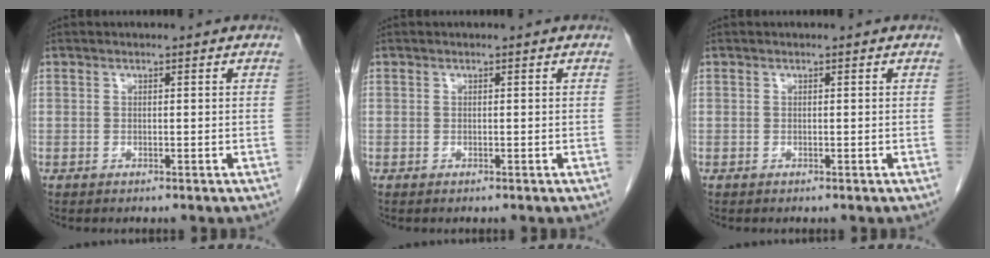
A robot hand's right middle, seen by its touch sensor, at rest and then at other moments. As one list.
[{"total": 0.0}, {"total": 0.0}]